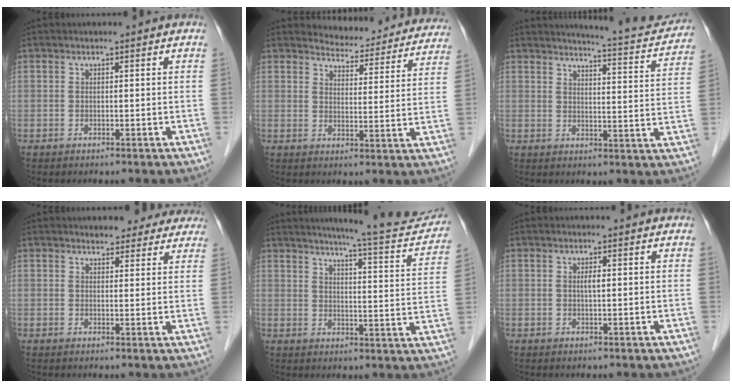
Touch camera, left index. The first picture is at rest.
{"total": 14.3, "force": [13.7, 3.5, 2.2], "torque": [-0.002, -0.037, 0.145]}
{"total": 11.9, "force": [11.5, 0.7, 3.2], "torque": [-0.040, -0.027, 0.129]}
{"total": 5.6, "force": [4.9, 2.4, 1.2], "torque": [0.005, -0.001, 0.048]}
{"total": 14.7, "force": [13.8, 0.3, 5.1], "torque": [-0.065, -0.043, 0.161]}
{"total": 1.2, "force": [0.2, 0.1, 1.2], "torque": [-0.024, 0.001, 0.002]}